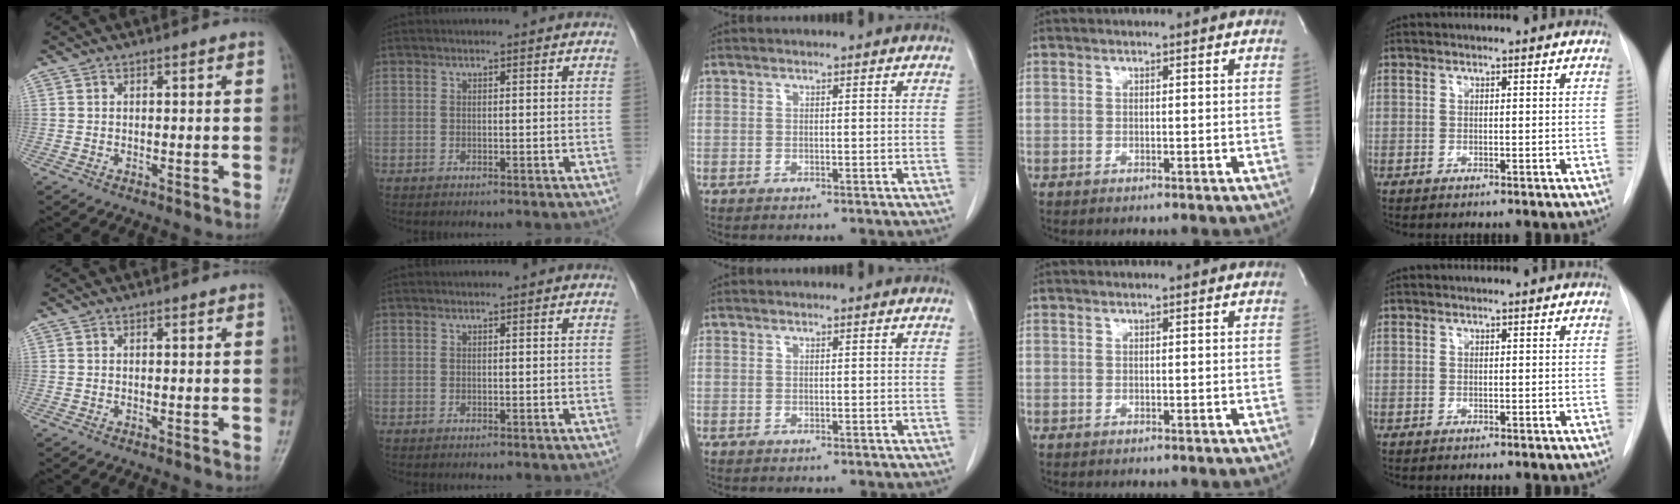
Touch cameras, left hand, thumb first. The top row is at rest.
{}